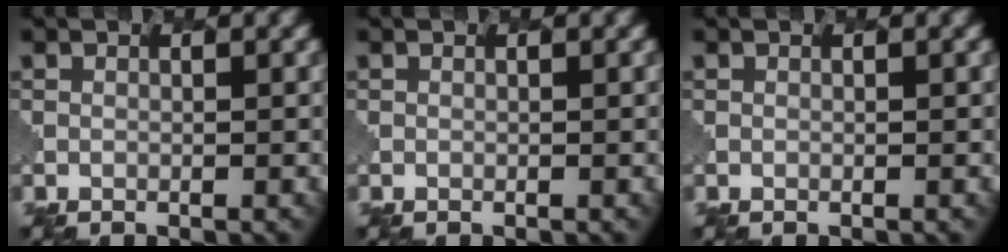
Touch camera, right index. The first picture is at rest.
{"total": 0.0}
{"total": 0.0}